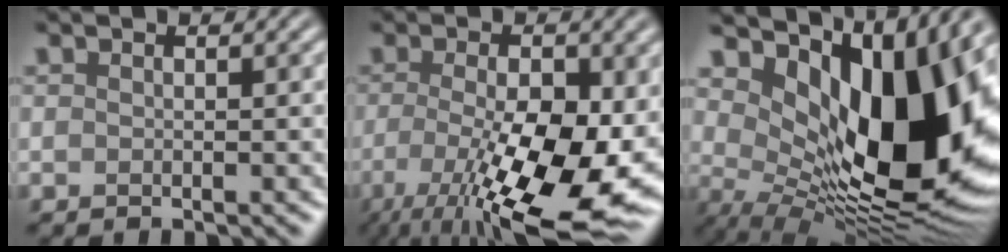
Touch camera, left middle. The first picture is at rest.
{"total": 14.9, "force": [-4.6, 5.5, 13.0], "torque": [-0.206, -0.032, -0.065]}
{"total": 14.2, "force": [3.8, 7.2, 11.6], "torque": [-0.161, -0.023, 0.076]}